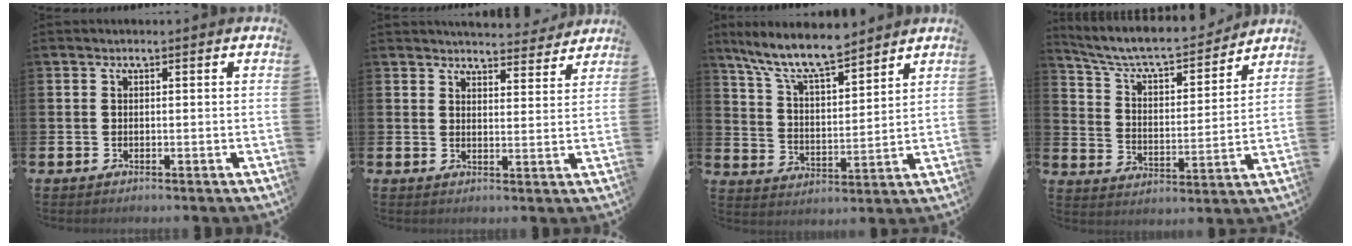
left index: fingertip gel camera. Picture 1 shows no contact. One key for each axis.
{"total": 4.6, "fx": 4.5, "fy": 0.6, "fz": 0.1, "tx": -0.007, "ty": -0.030, "tz": 0.082}
{"total": 9.5, "fx": 8.6, "fy": 1.6, "fz": 3.8, "tx": -0.108, "ty": -0.042, "tz": 0.156}
{"total": 7.6, "fx": 7.0, "fy": 1.5, "fz": 2.6, "tx": -0.089, "ty": -0.049, "tz": 0.119}